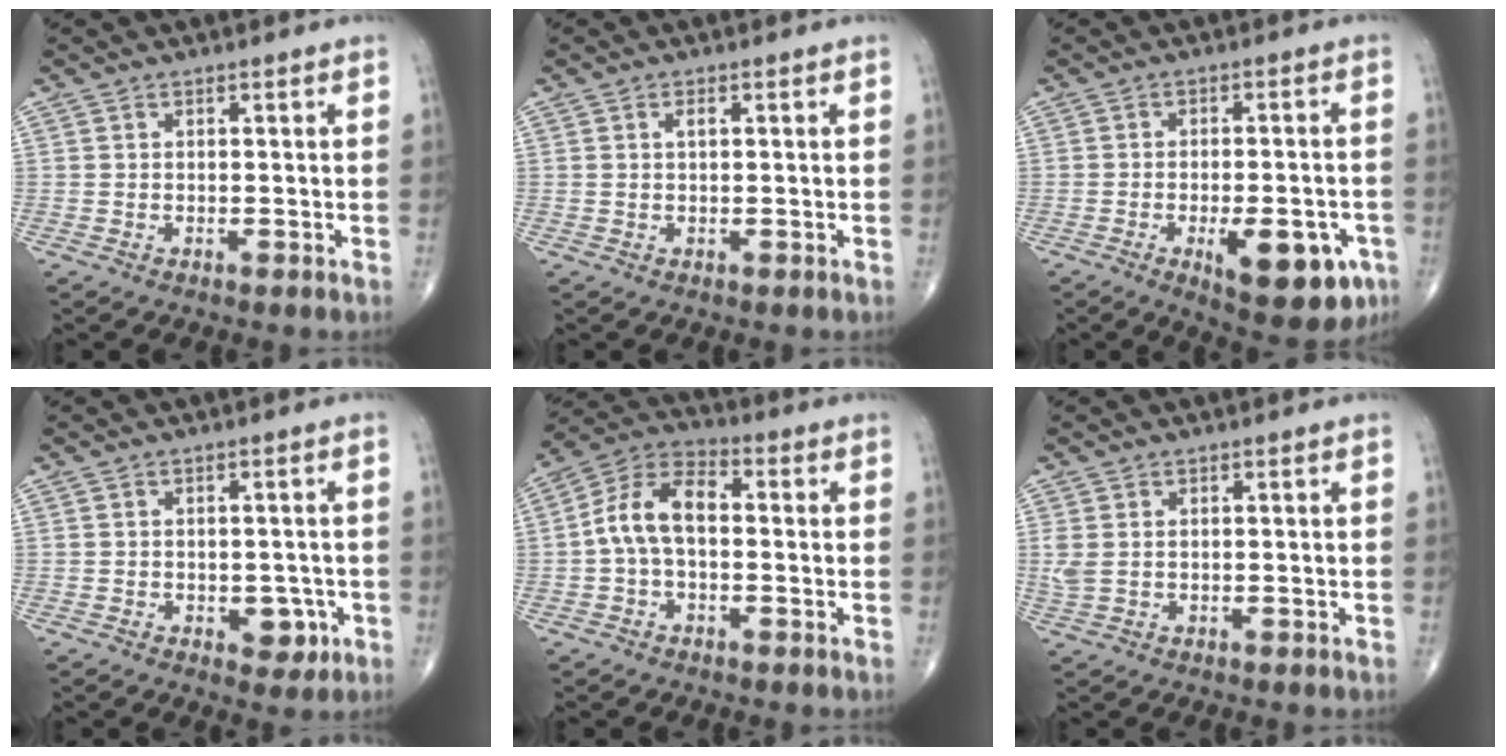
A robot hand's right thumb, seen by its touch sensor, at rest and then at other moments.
{"total": 1.1, "force": [0.4, 0.4, 0.9], "torque": [-0.017, 0.002, 0.005]}
{"total": 13.8, "force": [-5.6, 5.5, 11.3], "torque": [-0.133, 0.010, -0.065]}
{"total": 4.4, "force": [-1.5, 2.8, 3.1], "torque": [-0.013, 0.004, -0.016]}
{"total": 10.2, "force": [-0.2, 5.9, 8.3], "torque": [-0.155, 0.035, -0.014]}
{"total": 2.4, "force": [0.4, 1.5, 1.9], "torque": [-0.060, 0.008, 0.012]}